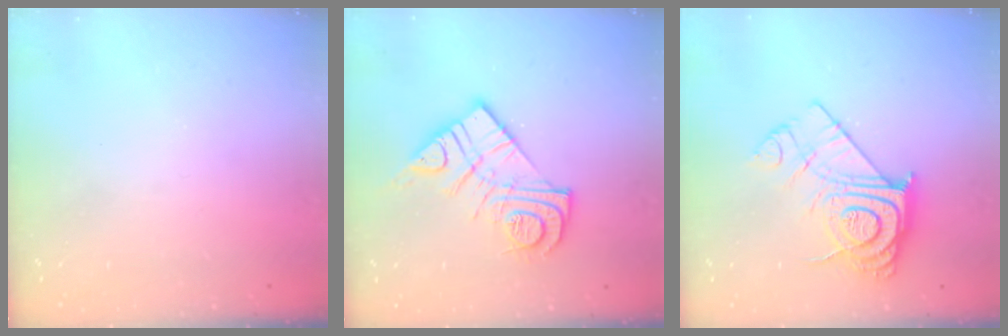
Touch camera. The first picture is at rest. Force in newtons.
{"total": 14.7, "press": 14.7, "slide": 1.3}
{"total": 14.6, "press": 14.5, "slide": 0.9}